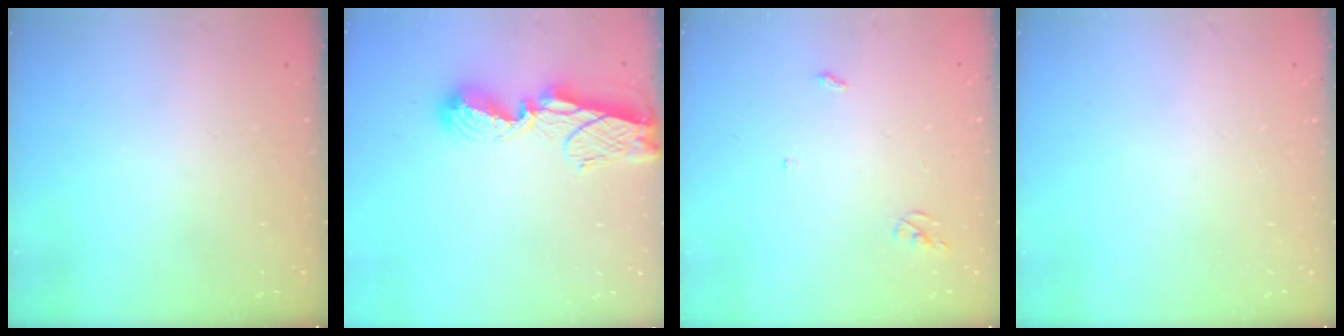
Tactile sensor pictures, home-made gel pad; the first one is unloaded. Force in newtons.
{"total": 9.7, "press": 9.7, "slide": 0.9}
{"total": 2.6, "press": 2.6, "slide": 0.2}
{"total": 0.0}